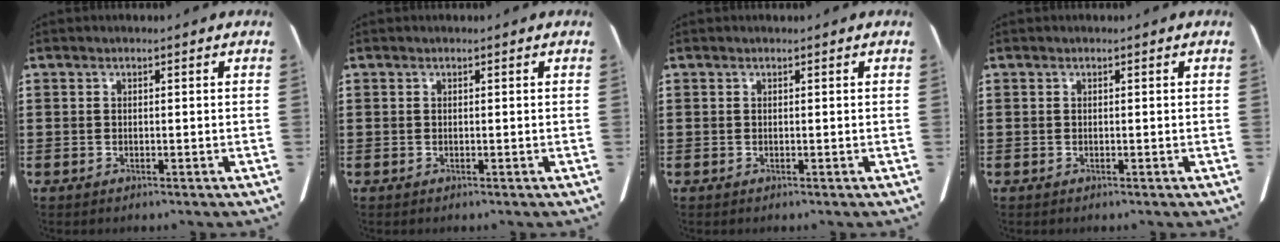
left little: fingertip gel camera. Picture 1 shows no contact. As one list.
[{"total": 0.0}, {"total": 0.0}, {"total": 0.0}]